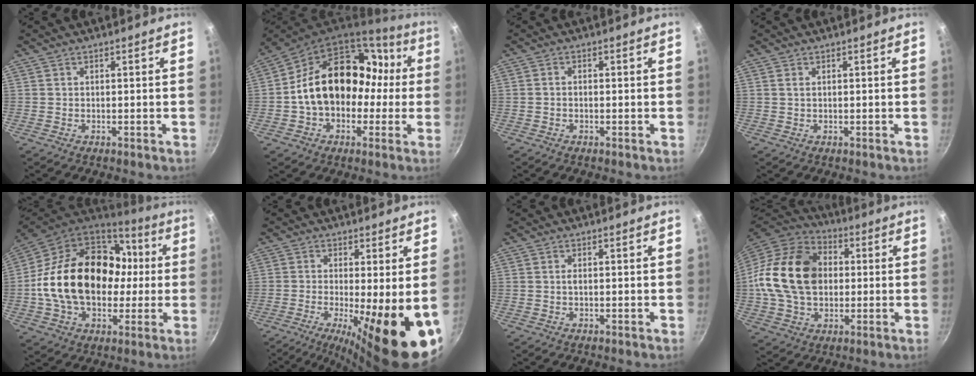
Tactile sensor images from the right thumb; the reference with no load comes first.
{"total": 22.3, "force": [0.3, 16.4, 15.1], "torque": [-0.204, 0.071, 0.010]}
{"total": 1.0, "force": [-0.3, 0.7, 0.7], "torque": [-0.015, 0.008, -0.008]}
{"total": 0.9, "force": [0.3, 0.5, 0.7], "torque": [-0.013, 0.001, 0.006]}
{"total": 27.8, "force": [1.0, 19.3, 20.0], "torque": [-0.327, 0.045, 0.019]}
{"total": 16.1, "force": [-5.1, 3.1, 15.0], "torque": [-0.216, -0.015, -0.069]}
{"total": 0.6, "force": [0.0, 0.2, 0.6], "torque": [-0.012, 0.001, 0.000]}
{"total": 20.7, "force": [1.4, 15.2, 14.0], "torque": [-0.240, 0.027, 0.016]}